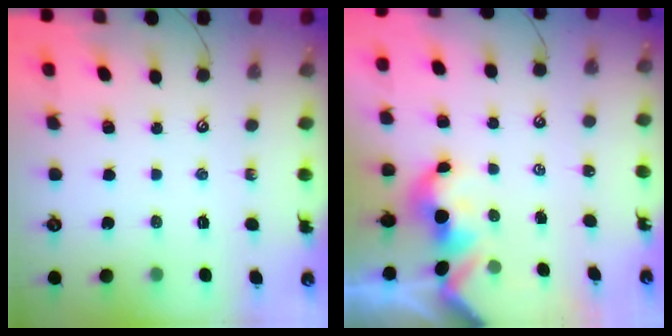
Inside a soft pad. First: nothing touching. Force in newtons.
{"total": 2.0, "press": 2.0, "slide": 0.2}